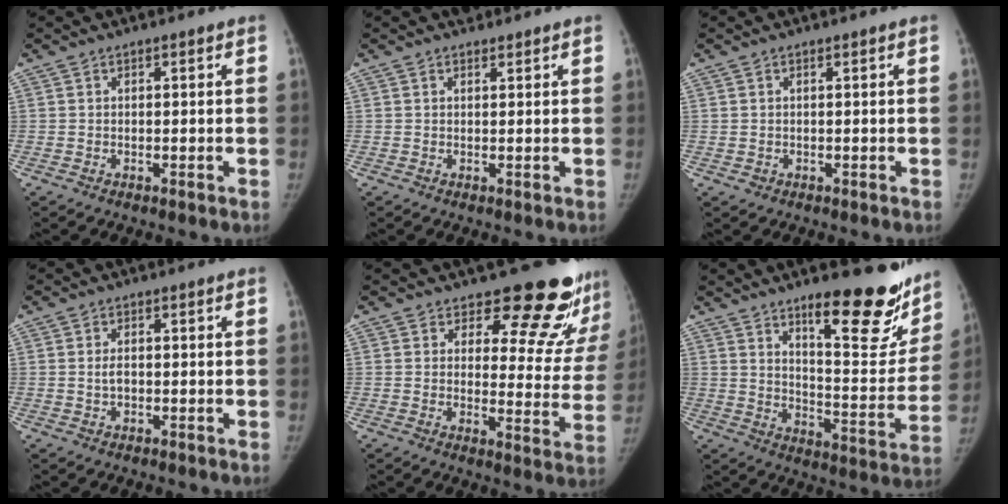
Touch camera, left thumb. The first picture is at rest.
{"total": 1.2, "force": [1.0, 0.7, 0.2], "torque": [0.002, -0.005, 0.012]}
{"total": 0.9, "force": [0.1, 0.8, 0.5], "torque": [-0.008, -0.001, 0.005]}
{"total": 1.9, "force": [-0.3, 1.1, 1.4], "torque": [-0.023, 0.003, -0.004]}
{"total": 15.4, "force": [13.5, 5.6, 4.7], "torque": [0.007, -0.127, 0.144]}
{"total": 20.7, "force": [13.9, 6.3, 14.0], "torque": [-0.130, -0.104, 0.200]}